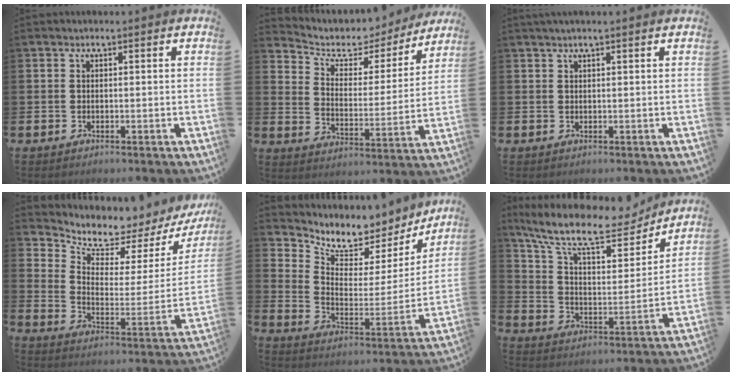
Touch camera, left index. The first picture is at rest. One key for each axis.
{"total": 5.6, "fx": 4.9, "fy": 2.7, "fz": 1.0, "tx": -0.047, "ty": -0.038, "tz": 0.078}
{"total": 0.9, "fx": 0.8, "fy": -0.1, "fz": 0.3, "tx": -0.006, "ty": 0.000, "tz": 0.016}
{"total": 5.4, "fx": 5.0, "fy": 1.9, "fz": 0.1, "tx": -0.037, "ty": -0.054, "tz": 0.081}
{"total": 6.8, "fx": 6.0, "fy": 3.1, "fz": 1.2, "tx": -0.052, "ty": -0.048, "tz": 0.098}
{"total": 12.8, "fx": 11.1, "fy": 3.4, "fz": 5.5, "tx": -0.135, "ty": -0.068, "tz": 0.189}